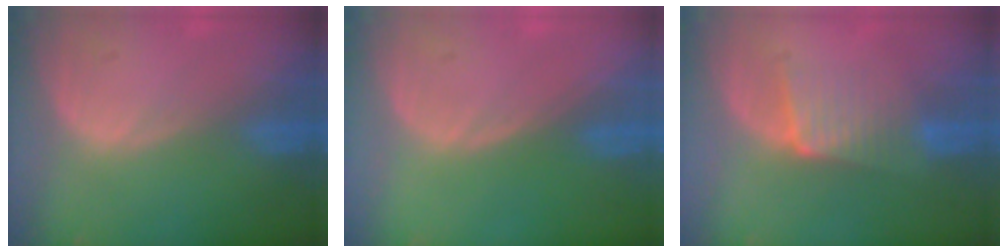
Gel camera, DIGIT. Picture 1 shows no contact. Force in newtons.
{"total": 0.0}
{"total": 5.8, "press": 5.4, "slide": 2.1}